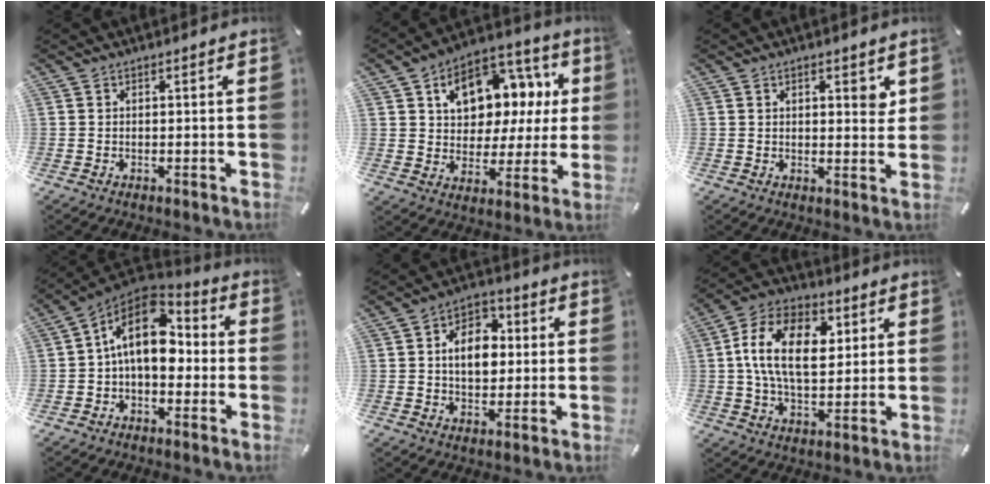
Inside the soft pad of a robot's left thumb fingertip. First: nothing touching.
{"total": 13.2, "force": [5.1, 9.8, 7.2], "torque": [-0.117, -0.023, 0.093]}
{"total": 3.7, "force": [1.9, 1.8, 2.7], "torque": [-0.024, -0.009, 0.025]}
{"total": 14.6, "force": [1.3, 9.4, 11.1], "torque": [-0.200, -0.002, 0.020]}
{"total": 9.8, "force": [0.6, 7.4, 6.4], "torque": [-0.112, 0.006, 0.005]}
{"total": 16.3, "force": [3.4, 10.4, 12.1], "torque": [-0.233, 0.010, 0.059]}